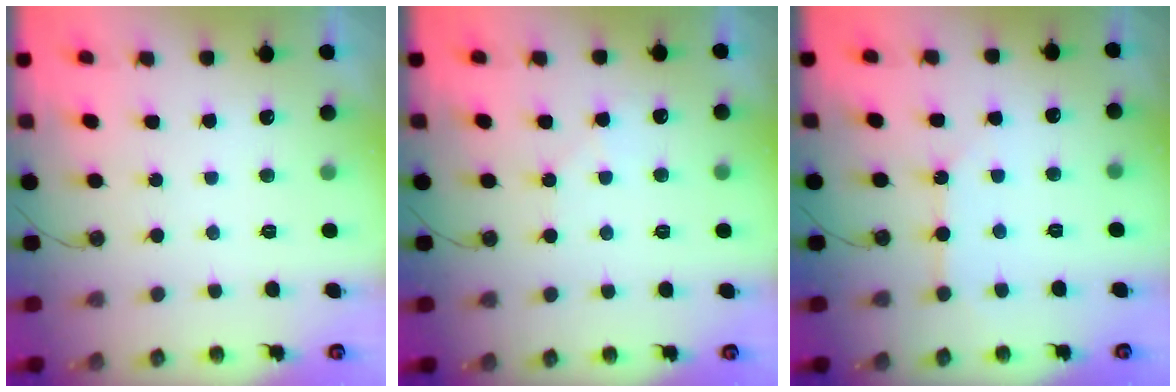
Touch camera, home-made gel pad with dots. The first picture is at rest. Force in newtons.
{"total": 4.2, "press": 4.1, "slide": 0.8}
{"total": 3.1, "press": 3.1, "slide": 0.3}